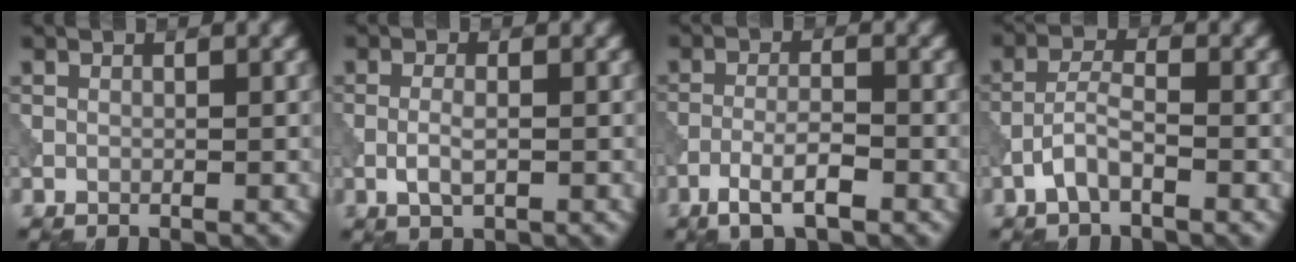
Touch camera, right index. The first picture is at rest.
{"total": 1.9, "force": [-0.5, 0.6, 1.7], "torque": [-0.039, -0.001, -0.013]}
{"total": 3.6, "force": [-2.1, 0.8, 2.8], "torque": [-0.057, 0.005, -0.045]}
{"total": 2.7, "force": [-1.5, 0.8, 2.1], "torque": [-0.044, 0.009, -0.038]}